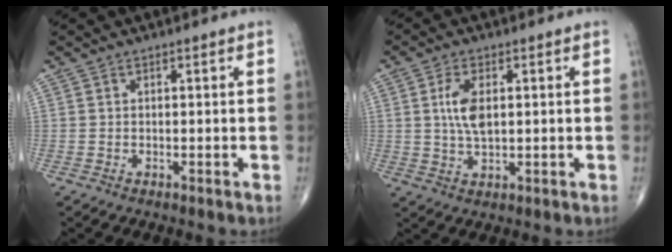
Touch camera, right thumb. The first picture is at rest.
{"total": 6.0, "force": [1.1, 2.9, 5.1], "torque": [-0.104, -0.004, 0.023]}